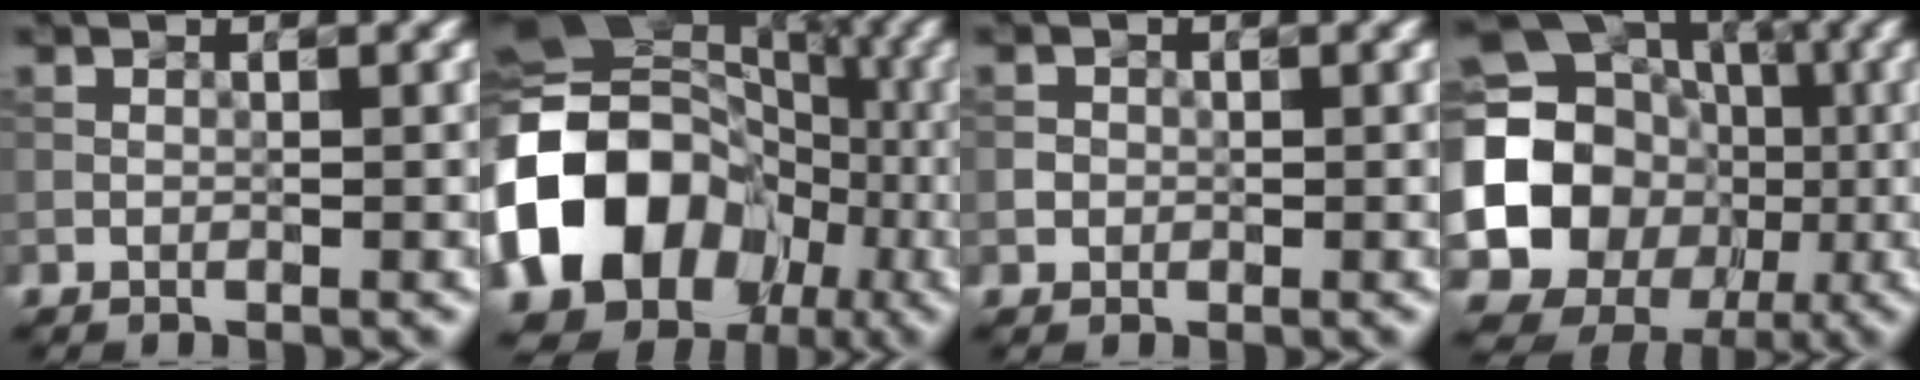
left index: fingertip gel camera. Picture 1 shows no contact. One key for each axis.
{"total": 17.3, "fx": -3.4, "fy": 13.9, "fz": 9.7, "tx": -0.204, "ty": 0.004, "tz": -0.074}
{"total": 0.8, "fx": -0.1, "fy": 0.8, "fz": -0.1, "tx": 0.011, "ty": 0.001, "tz": -0.004}
{"total": 19.8, "fx": -1.0, "fy": 18.1, "fz": 8.1, "tx": -0.165, "ty": -0.002, "tz": -0.044}